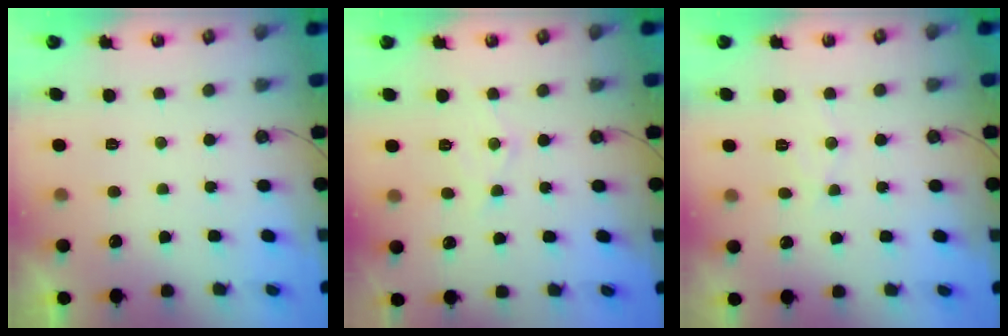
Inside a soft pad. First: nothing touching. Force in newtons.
{"total": 7.2, "press": 7.2, "slide": 0.3}
{"total": 6.8, "press": 6.8, "slide": 0.3}